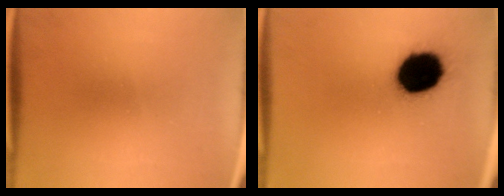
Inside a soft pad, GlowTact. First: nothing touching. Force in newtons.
{"total": 17.4}